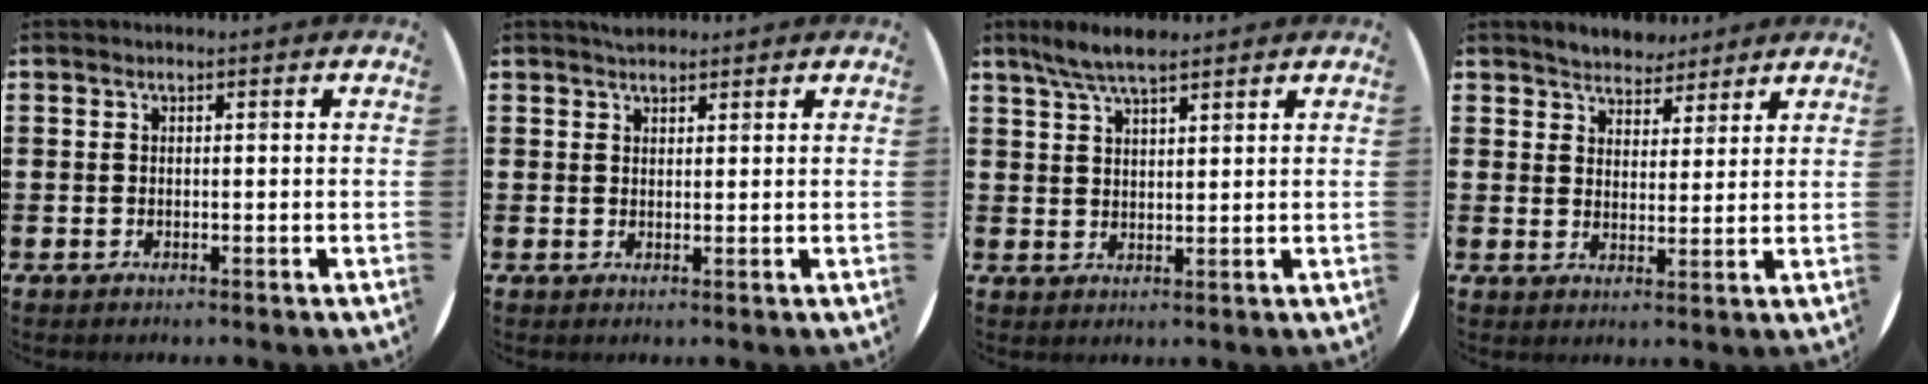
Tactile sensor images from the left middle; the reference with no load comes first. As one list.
[{"total": 1.7, "force": [1.6, 0.4, 0.3], "torque": [0.001, 0.000, 0.029]}, {"total": 5.2, "force": [4.3, 1.1, 2.8], "torque": [-0.063, -0.003, 0.077]}, {"total": 4.2, "force": [4.0, 1.3, 0.1], "torque": [-0.016, -0.008, 0.076]}]